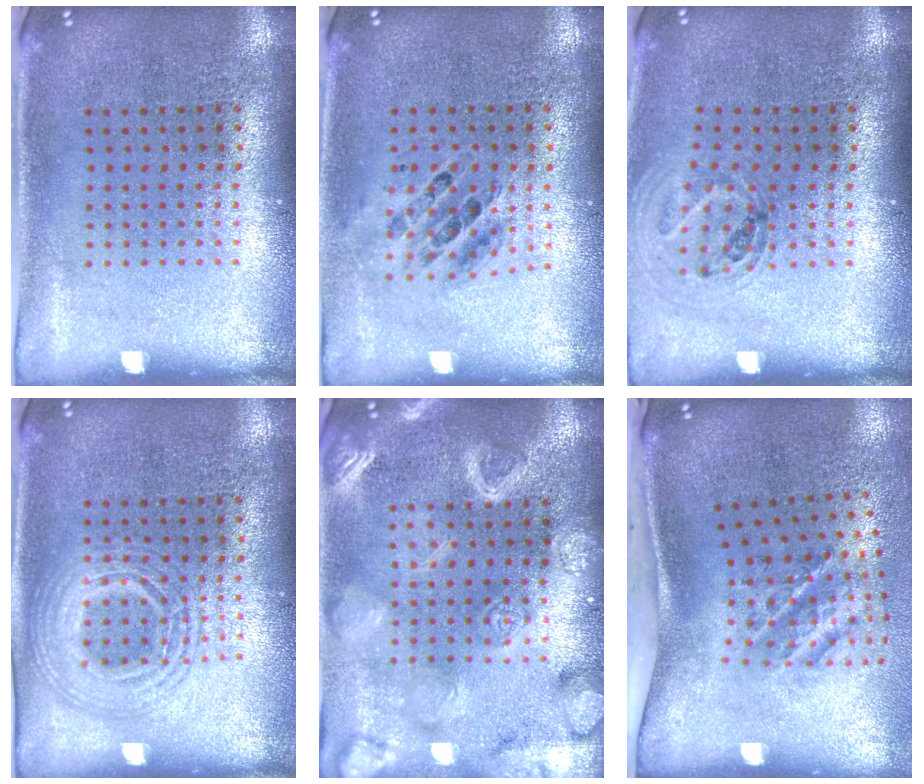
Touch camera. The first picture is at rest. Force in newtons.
{"total": 0.7, "press": 0.7, "slide": 0.1}
{"total": 1.0, "press": 1.0, "slide": 0.1}
{"total": 2.9, "press": 2.9, "slide": 0.3}
{"total": 5.8, "press": 5.7, "slide": 0.8}
{"total": 2.2, "press": 1.2, "slide": 1.8}